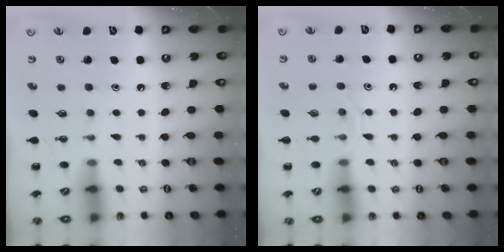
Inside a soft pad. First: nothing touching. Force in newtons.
{"total": 8.7, "press": 8.6, "slide": 1.3}